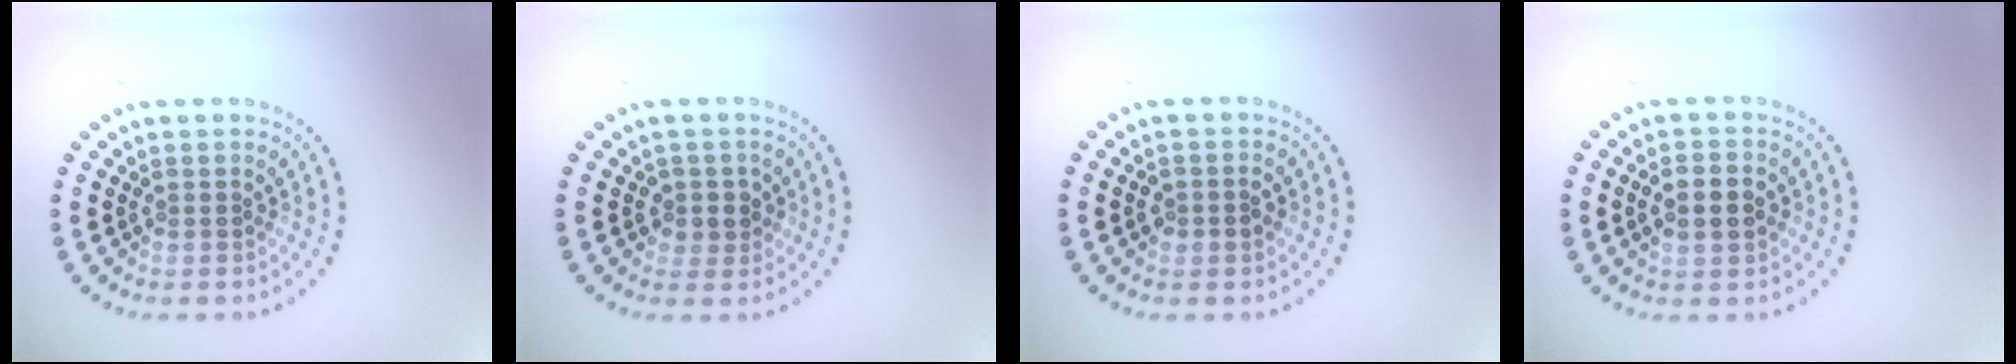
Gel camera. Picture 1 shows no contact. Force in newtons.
{"total": 1.8, "press": 1.7, "slide": 0.8}
{"total": 1.5, "press": 1.5, "slide": 0.3}
{"total": 2.6, "press": 2.6, "slide": 0.0}